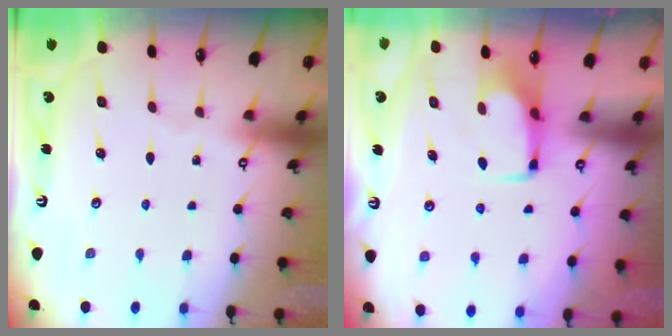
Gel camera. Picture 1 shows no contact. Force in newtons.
{"total": 1.7, "press": 1.6, "slide": 0.6}